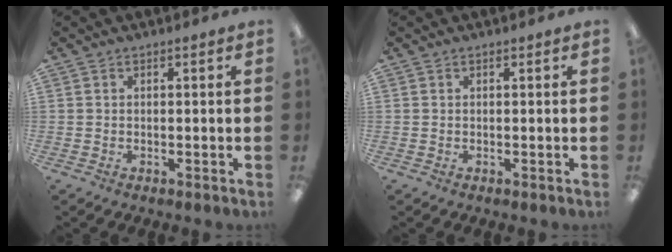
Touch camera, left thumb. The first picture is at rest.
{"total": 0.0}